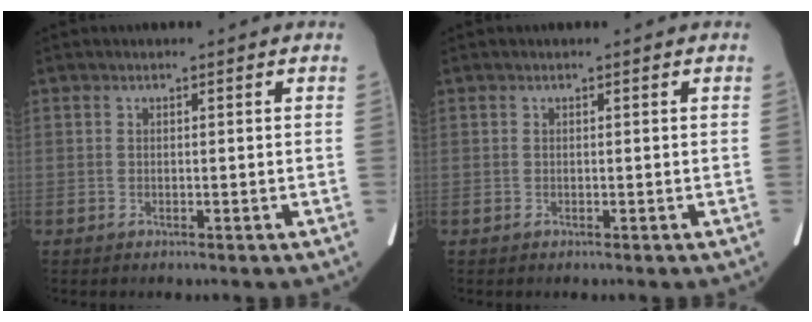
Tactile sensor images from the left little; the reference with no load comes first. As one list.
[{"total": 0.0}]